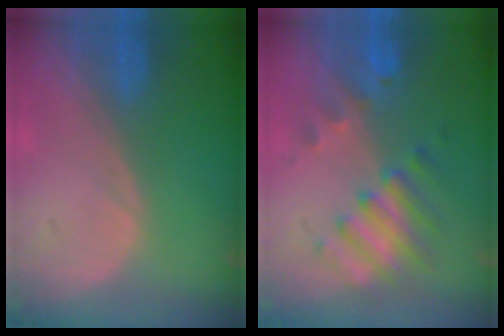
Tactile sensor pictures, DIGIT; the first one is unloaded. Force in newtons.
{"total": 7.6, "press": 7.0, "slide": 3.0}